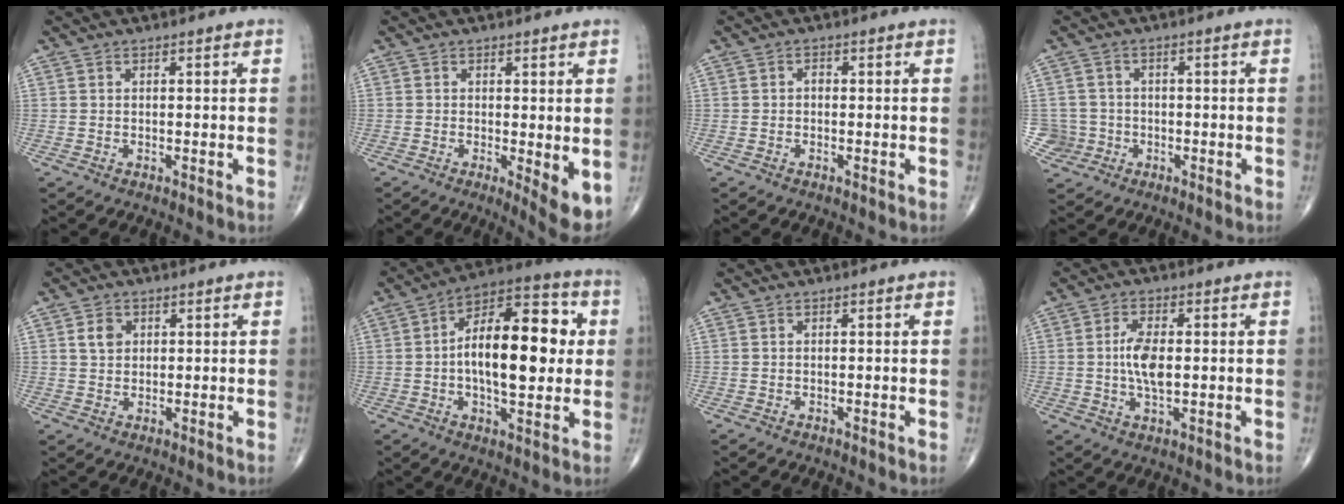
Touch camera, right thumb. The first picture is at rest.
{"total": 5.5, "force": [-0.6, 1.5, 5.2], "torque": [-0.073, -0.016, -0.009]}
{"total": 0.8, "force": [-0.1, 0.5, 0.6], "torque": [-0.004, 0.002, -0.007]}
{"total": 4.4, "force": [-1.2, 4.2, -0.3], "torque": [0.025, 0.015, -0.022]}
{"total": 3.4, "force": [1.0, 2.7, 1.7], "torque": [-0.015, -0.002, 0.017]}
{"total": 19.2, "force": [1.4, 8.9, 17.0], "torque": [-0.242, 0.023, 0.013]}
{"total": 0.0}
{"total": 6.4, "force": [0.1, 2.9, 5.7], "torque": [-0.113, -0.001, -0.002]}